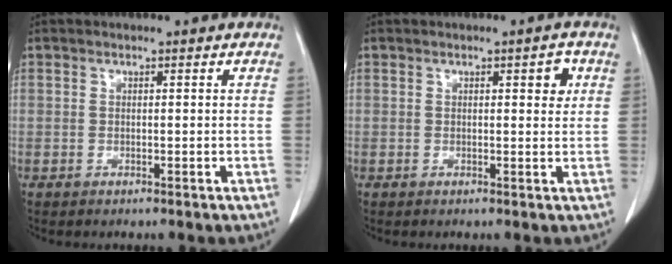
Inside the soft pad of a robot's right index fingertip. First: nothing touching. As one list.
[{"total": 2.3, "force": [0.9, 0.8, 2.0], "torque": [-0.023, 0.000, 0.010]}]